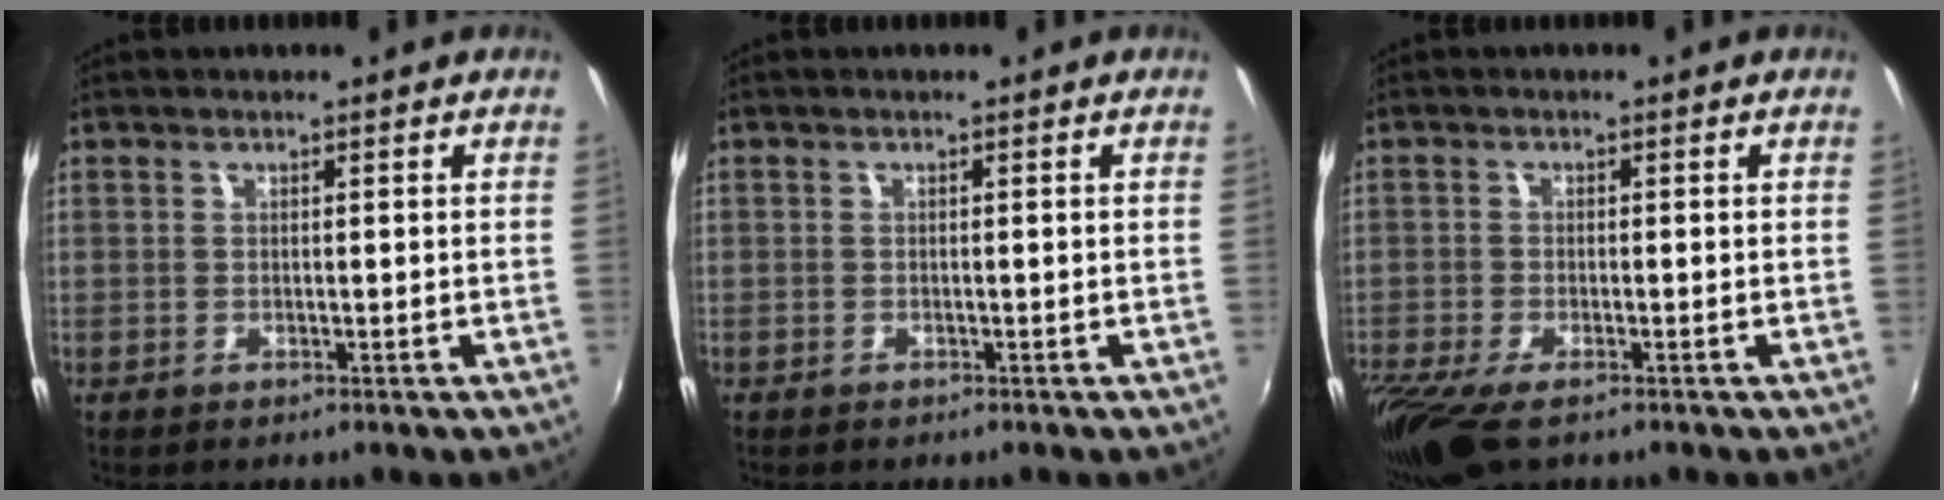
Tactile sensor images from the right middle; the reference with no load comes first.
{"total": 0.7, "force": [-0.6, 0.3, 0.0], "torque": [-0.002, 0.000, -0.011]}
{"total": 10.0, "force": [-6.9, 3.2, 6.5], "torque": [-0.155, -0.048, -0.132]}